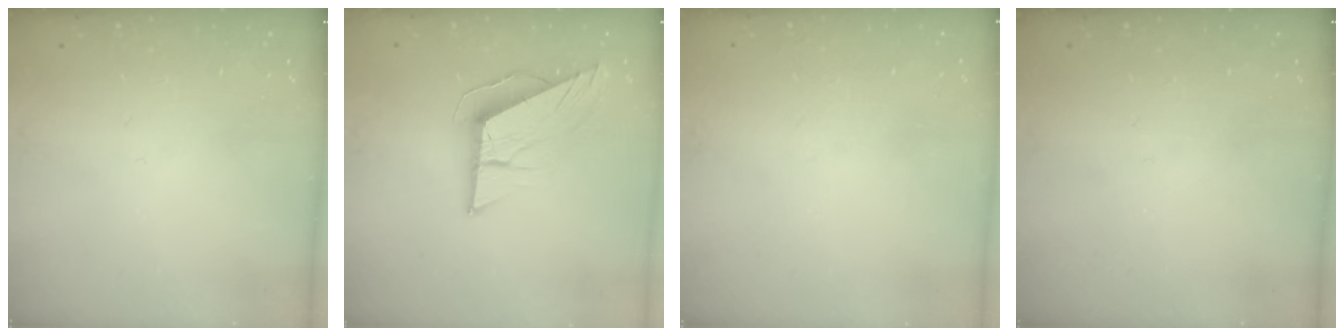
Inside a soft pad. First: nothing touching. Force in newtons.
{"total": 9.6, "press": 9.6, "slide": 0.5}
{"total": 1.6, "press": 1.6, "slide": 0.0}
{"total": 0.0}